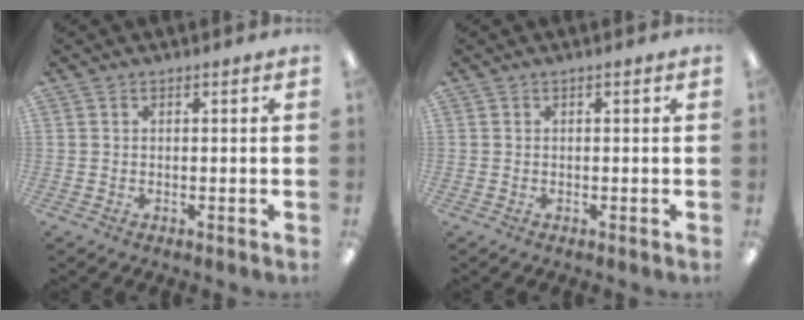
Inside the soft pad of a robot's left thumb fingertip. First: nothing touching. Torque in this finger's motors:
{"motor_torque": [0.00, 0.00, 0.05, -0.12, 0.00]}